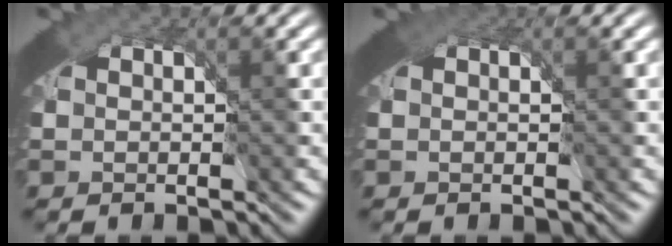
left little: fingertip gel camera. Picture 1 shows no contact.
{"total": 1.0, "force": [0.5, 0.7, 0.5], "torque": [-0.010, -0.001, 0.008]}